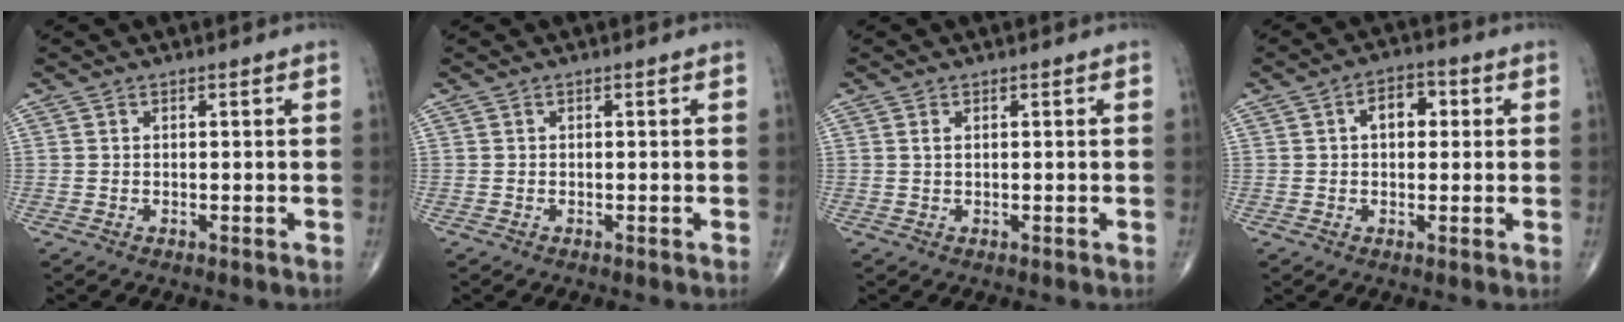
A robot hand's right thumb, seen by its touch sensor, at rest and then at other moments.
{"total": 0.0}
{"total": 0.8, "force": [0.3, 0.2, 0.7], "torque": [-0.017, 0.004, 0.009]}
{"total": 5.7, "force": [1.1, 3.6, 4.2], "torque": [-0.044, 0.012, 0.009]}